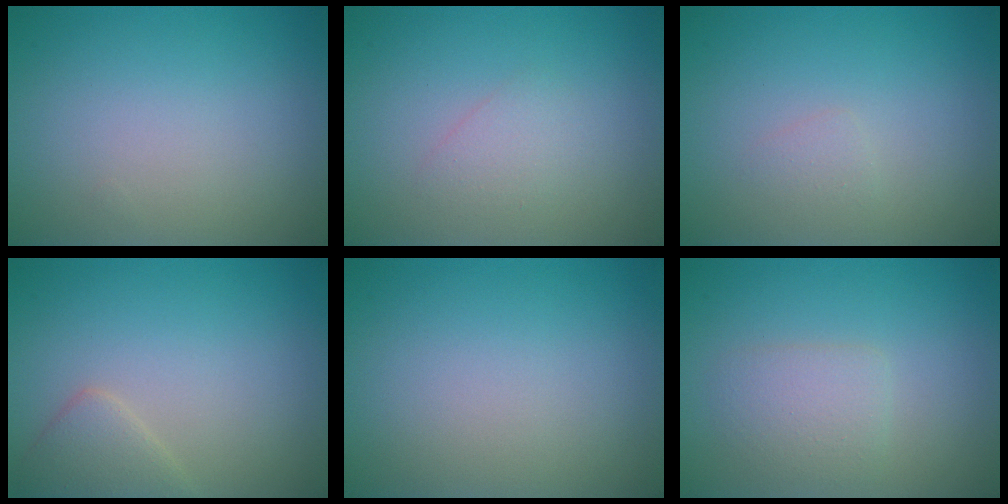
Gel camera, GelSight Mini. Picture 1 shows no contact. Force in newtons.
{"total": 1.4, "press": 1.4, "slide": 0.2}
{"total": 0.7, "press": 0.7, "slide": 0.0}
{"total": 2.2, "press": 2.2, "slide": 0.2}
{"total": 0.0}
{"total": 2.2, "press": 2.2, "slide": 0.1}